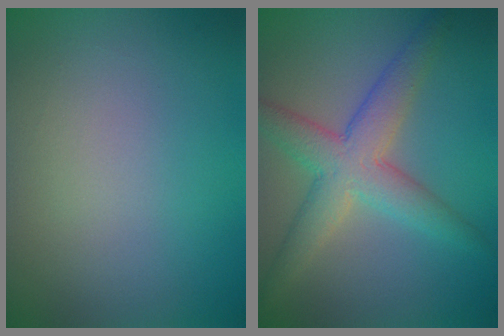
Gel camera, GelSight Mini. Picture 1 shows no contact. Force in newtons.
{"total": 5.3, "press": 5.3, "slide": 0.1}